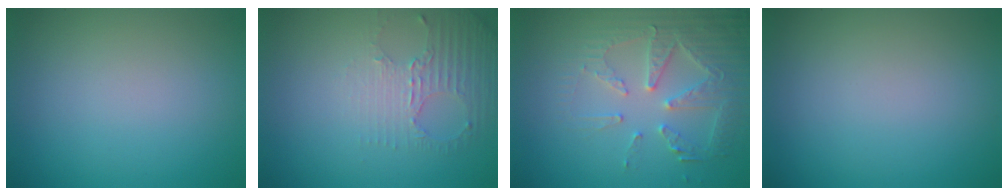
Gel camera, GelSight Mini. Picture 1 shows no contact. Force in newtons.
{"total": 2.6, "press": 1.9, "slide": 1.9}
{"total": 4.2, "press": 4.1, "slide": 1.0}
{"total": 0.0}